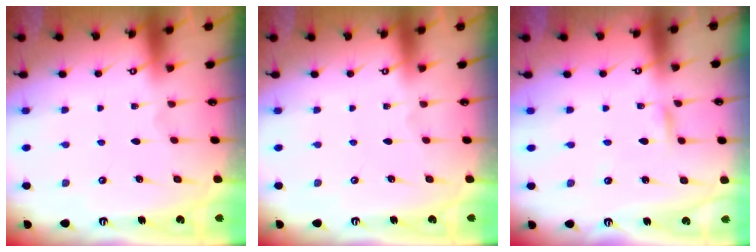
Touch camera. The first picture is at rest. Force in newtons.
{"total": 0.0}
{"total": 2.4, "press": 2.4, "slide": 0.1}